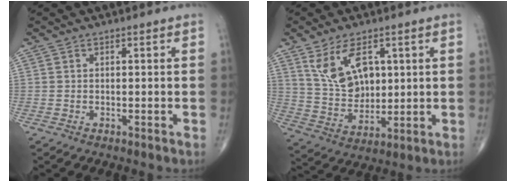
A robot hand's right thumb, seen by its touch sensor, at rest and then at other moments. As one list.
[{"total": 10.9, "force": [4.4, 6.4, 7.6], "torque": [-0.119, -0.019, 0.098]}]